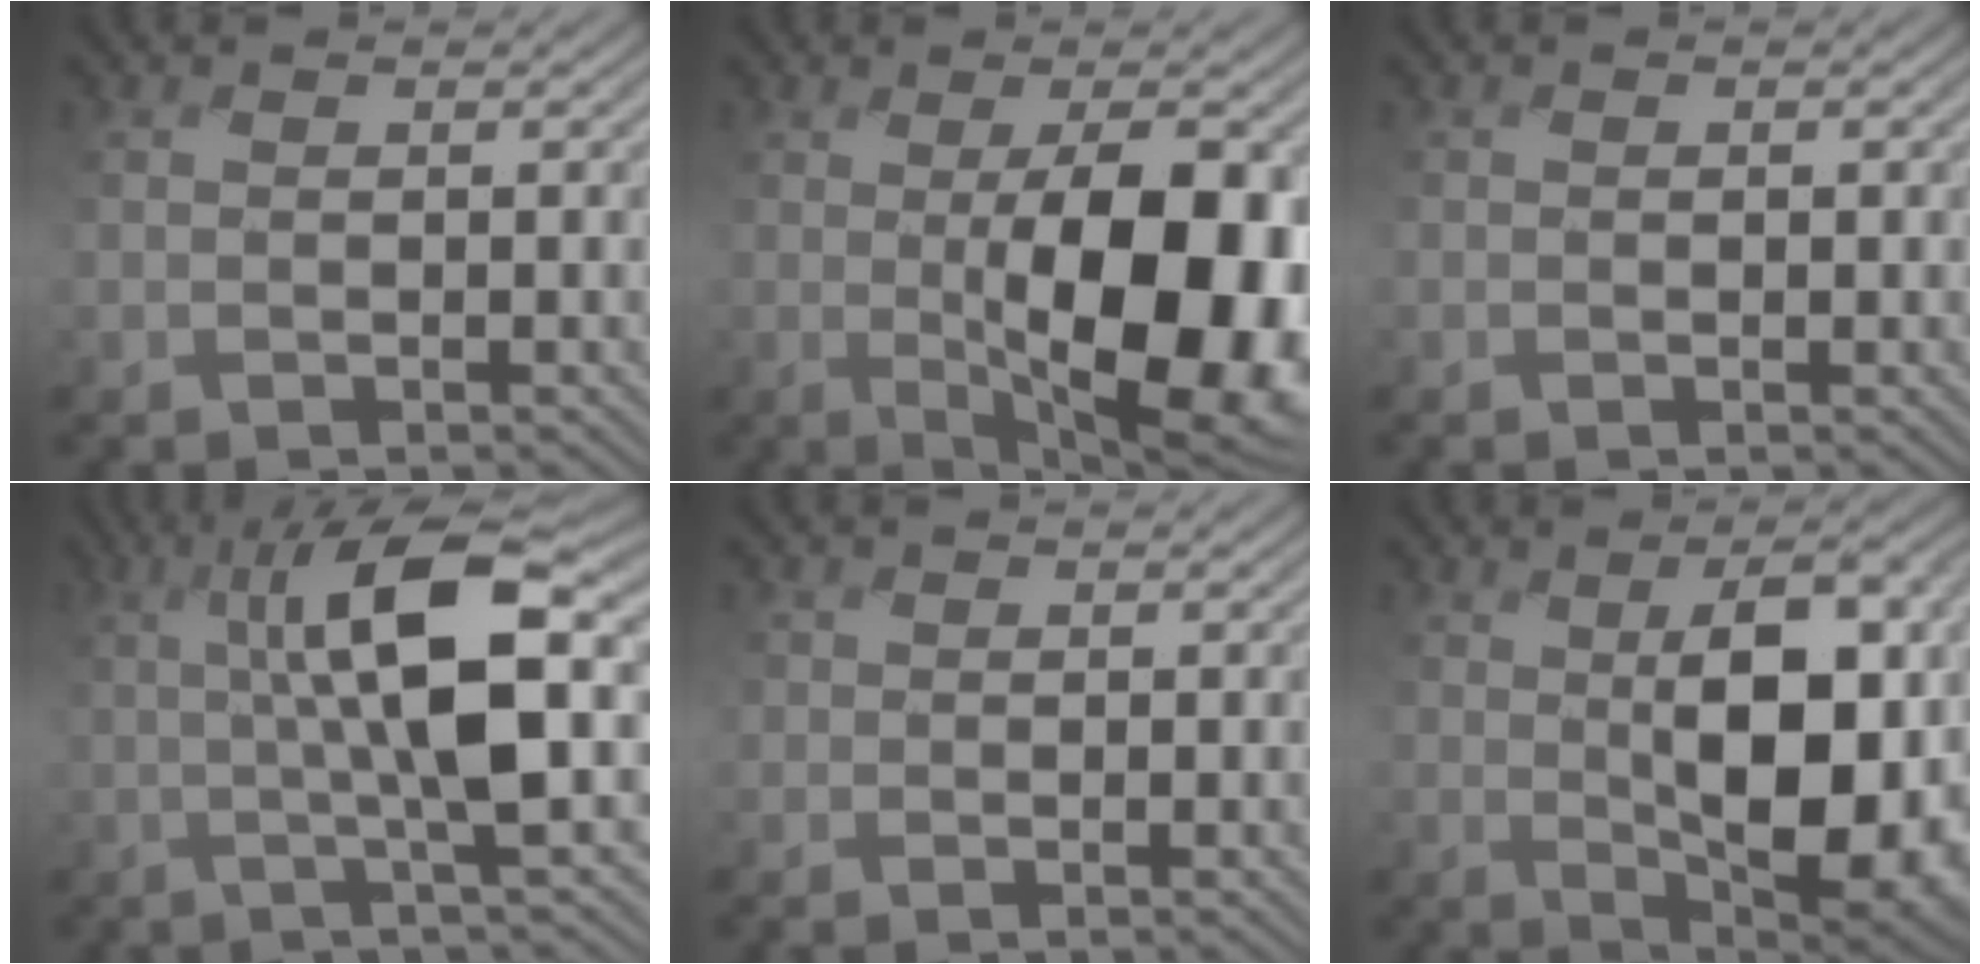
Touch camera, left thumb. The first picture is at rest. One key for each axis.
{"total": 13.2, "fx": -0.7, "fy": 5.3, "fz": 12.0, "tx": -0.167, "ty": -0.014, "tz": -0.003}
{"total": 0.0}
{"total": 10.2, "fx": 0.8, "fy": 1.5, "fz": 10.0, "tx": -0.158, "ty": 0.017, "tz": 0.005}
{"total": 0.7, "fx": 0.1, "fy": 0.6, "fz": -0.3, "tx": 0.005, "ty": -0.005, "tz": -0.004}
{"total": 13.4, "fx": 0.3, "fy": 6.5, "fz": 11.7, "tx": -0.166, "ty": -0.009, "tz": 0.012}